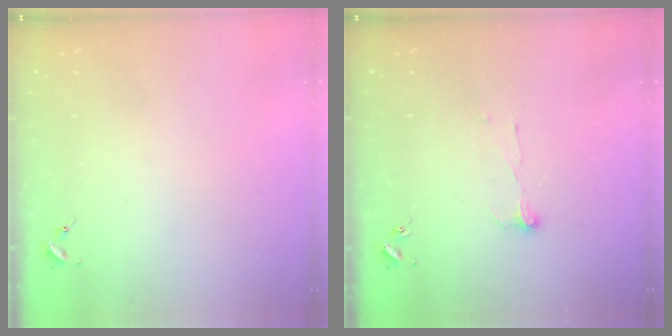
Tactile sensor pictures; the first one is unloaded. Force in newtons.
{"total": 5.3, "press": 5.3, "slide": 0.6}